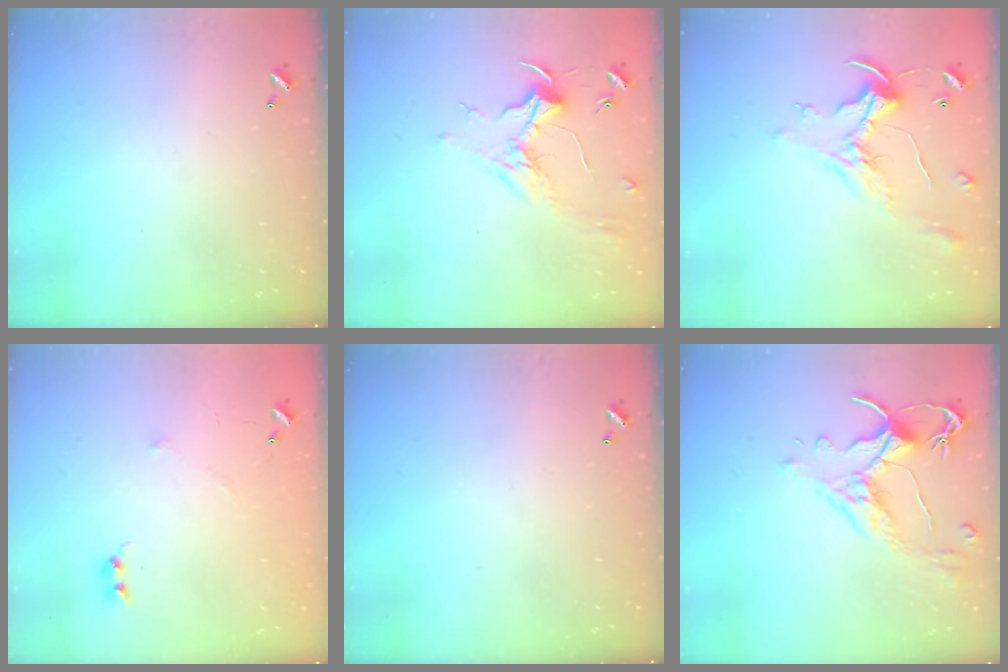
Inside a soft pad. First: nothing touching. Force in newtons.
{"total": 1.8, "press": 1.7, "slide": 0.7}
{"total": 0.8, "press": 0.5, "slide": 0.6}
{"total": 6.3, "press": 6.3, "slide": 0.4}
{"total": 0.0}
{"total": 2.5, "press": 2.2, "slide": 1.3}